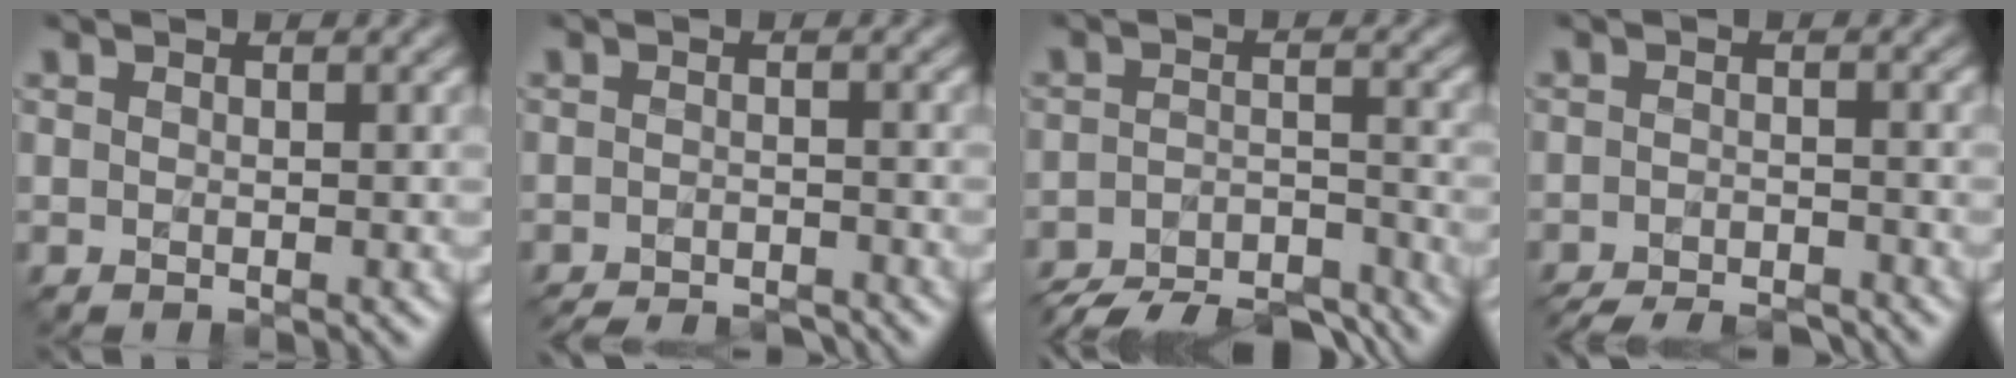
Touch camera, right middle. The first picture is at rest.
{"total": 5.0, "force": [-4.7, 0.8, 1.6], "torque": [-0.017, -0.004, -0.068]}
{"total": 10.2, "force": [-9.2, 2.7, 3.5], "torque": [-0.051, -0.023, -0.137]}
{"total": 6.1, "force": [-5.6, 1.0, 2.3], "torque": [-0.031, -0.014, -0.084]}